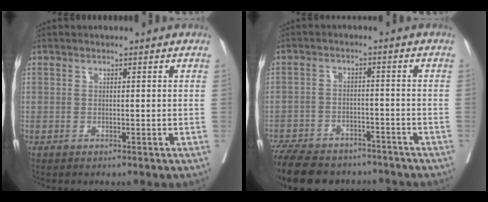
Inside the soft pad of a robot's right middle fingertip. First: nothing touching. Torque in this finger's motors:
{"motor_torque": [1.02, -1.11, 0.37, 0.06]}